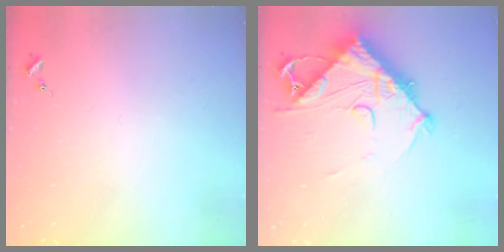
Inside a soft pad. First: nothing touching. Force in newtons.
{"total": 13.1, "press": 13.0, "slide": 1.0}